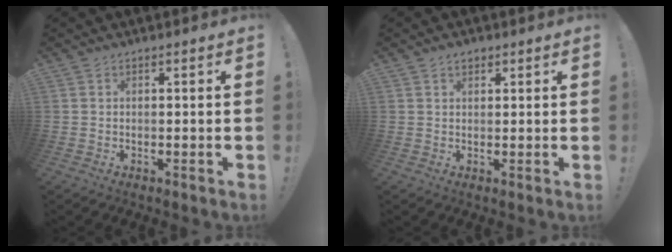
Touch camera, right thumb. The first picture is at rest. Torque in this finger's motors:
{"motor_torque": [-0.13, 0.16, 0.37, 0.15, -0.03]}